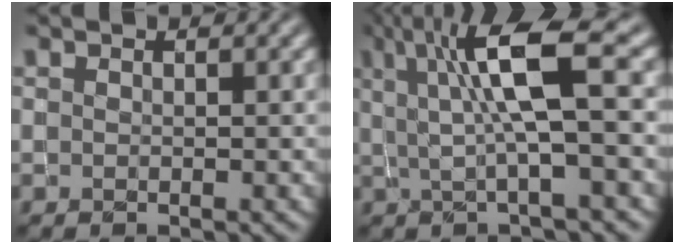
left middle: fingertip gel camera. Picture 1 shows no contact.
{"total": 7.5, "force": [1.6, 1.6, 7.1], "torque": [-0.124, 0.004, 0.024]}